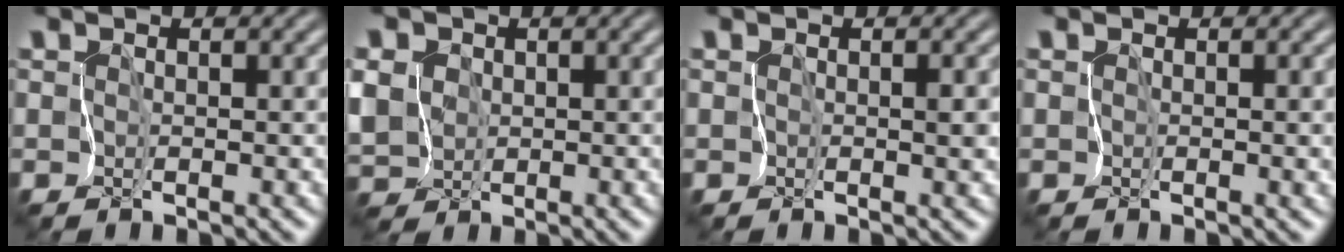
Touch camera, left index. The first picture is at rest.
{"total": 4.5, "force": [0.1, 4.0, 1.9], "torque": [-0.058, 0.011, -0.008]}
{"total": 1.0, "force": [-0.4, 0.3, 0.9], "torque": [-0.012, -0.004, -0.006]}
{"total": 2.7, "force": [-0.1, 1.3, 2.4], "torque": [-0.026, -0.006, 0.003]}